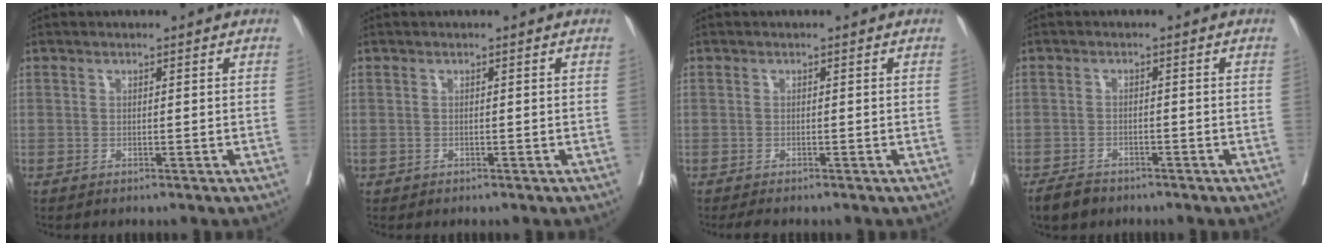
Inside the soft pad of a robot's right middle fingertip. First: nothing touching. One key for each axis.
{"total": 0.0}
{"total": 1.7, "fx": -1.4, "fy": 0.3, "fz": 0.8, "tx": -0.013, "ty": -0.006, "tz": -0.022}
{"total": 3.5, "fx": -2.9, "fy": 1.7, "fz": 1.0, "tx": -0.017, "ty": -0.001, "tz": -0.048}